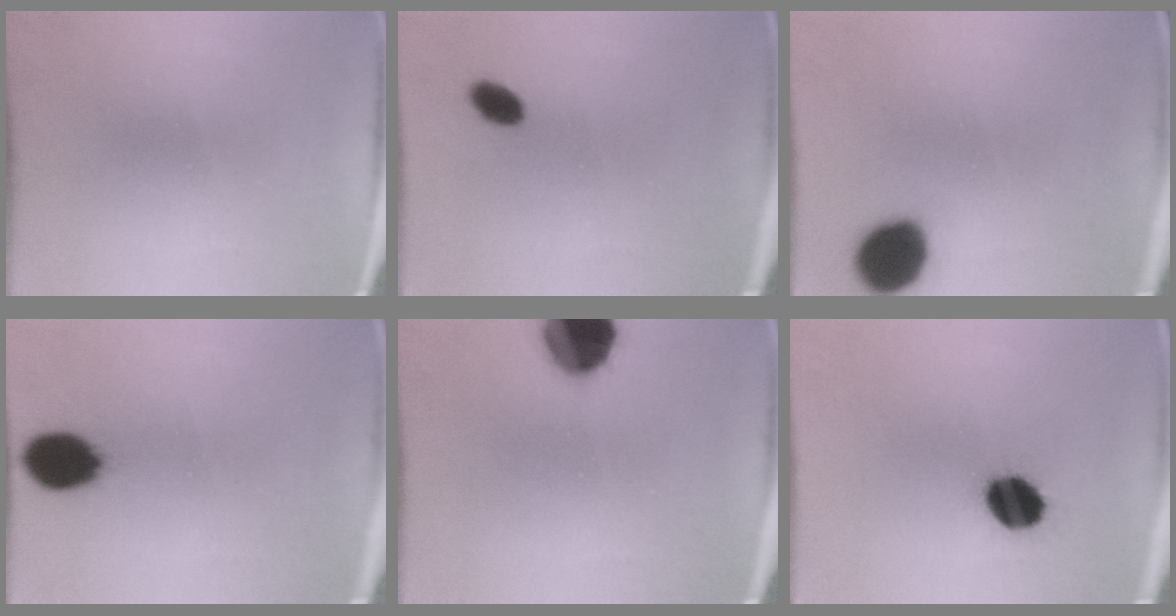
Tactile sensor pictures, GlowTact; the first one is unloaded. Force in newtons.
{"total": 3.5}
{"total": 12.7}
{"total": 10.3}
{"total": 14.1}
{"total": 10.2}